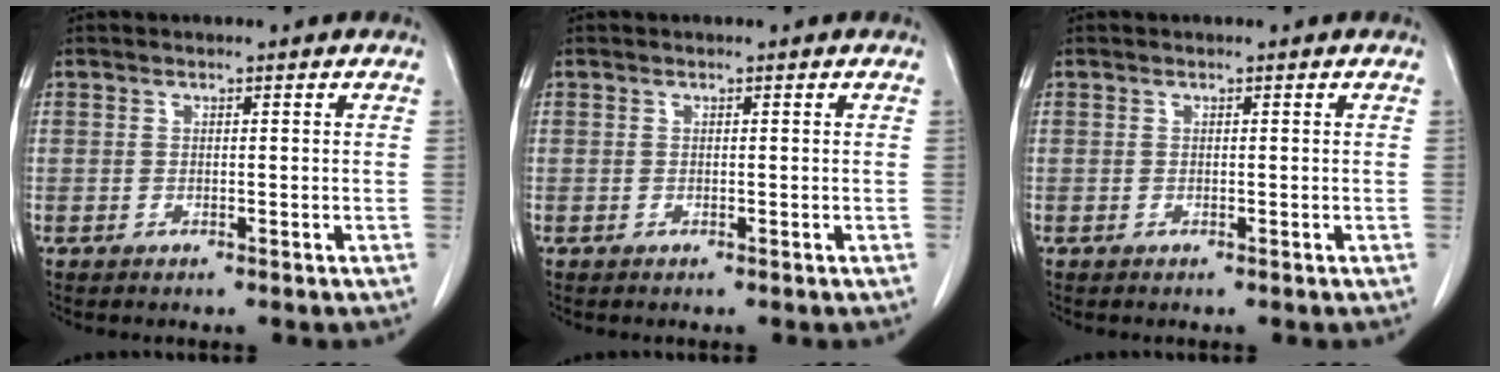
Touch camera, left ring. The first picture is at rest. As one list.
[{"total": 0.0}, {"total": 0.0}]